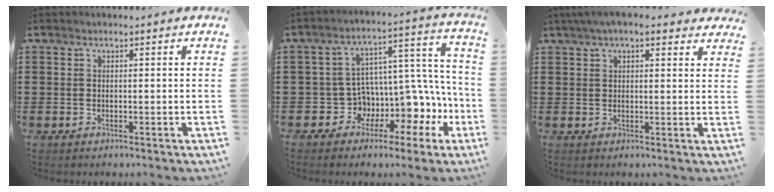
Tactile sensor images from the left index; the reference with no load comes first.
{"total": 6.4, "force": [-1.4, 5.4, 3.2], "torque": [-0.082, -0.035, -0.017]}
{"total": 4.7, "force": [3.5, 1.2, 2.8], "torque": [-0.064, 0.003, 0.064]}